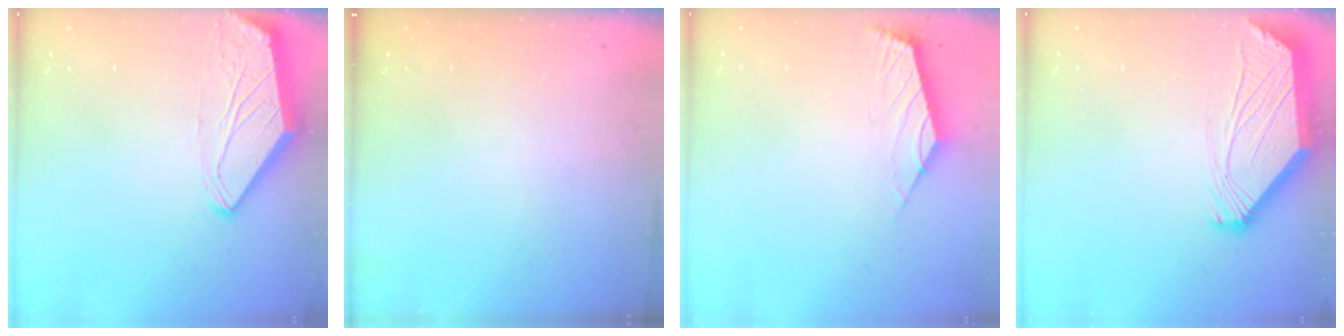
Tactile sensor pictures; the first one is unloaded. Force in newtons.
{"total": 0.0}
{"total": 2.4, "press": 2.3, "slide": 0.6}
{"total": 2.5, "press": 2.4, "slide": 0.6}